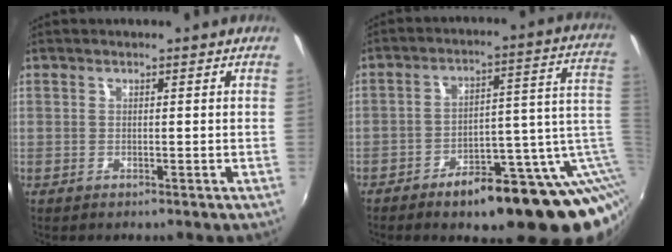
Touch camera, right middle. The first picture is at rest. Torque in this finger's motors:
{"motor_torque": [1.07, -1.07, 0.38, 0.11]}